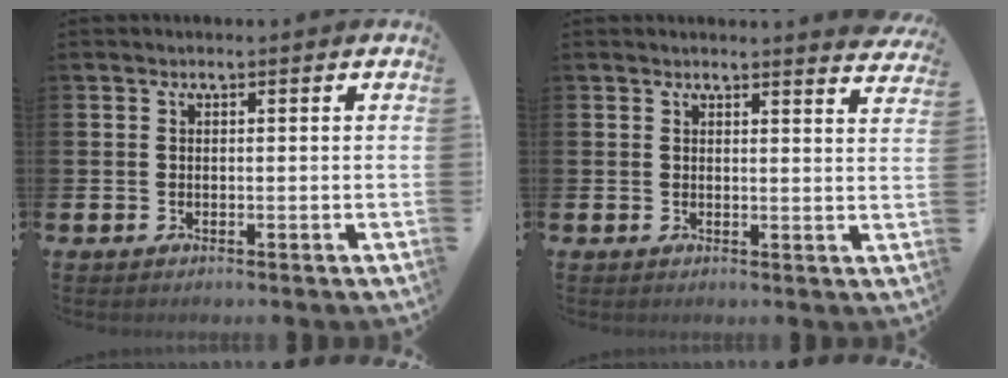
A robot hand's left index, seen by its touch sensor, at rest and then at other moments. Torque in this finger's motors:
{"motor_torque": [0.85, -1.31, -0.39, 0.06]}